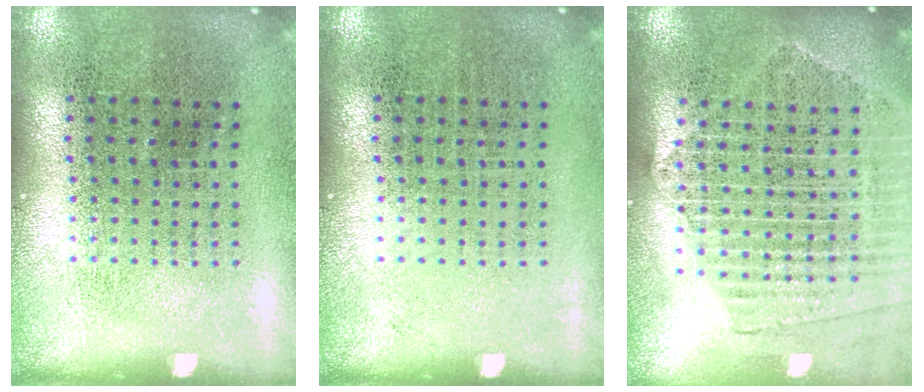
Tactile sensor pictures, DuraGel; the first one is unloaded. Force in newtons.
{"total": 0.0}
{"total": 2.1, "press": 1.9, "slide": 0.9}